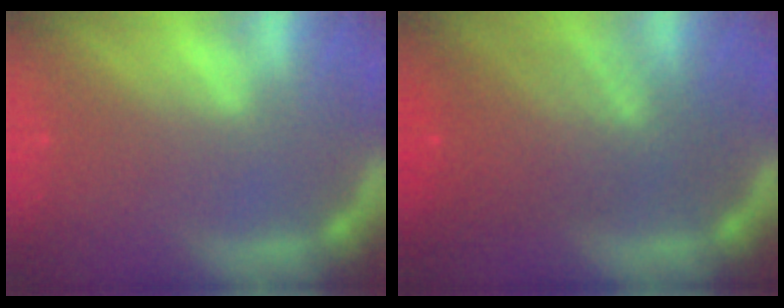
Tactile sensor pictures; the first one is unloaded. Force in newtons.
{"total": 7.1}